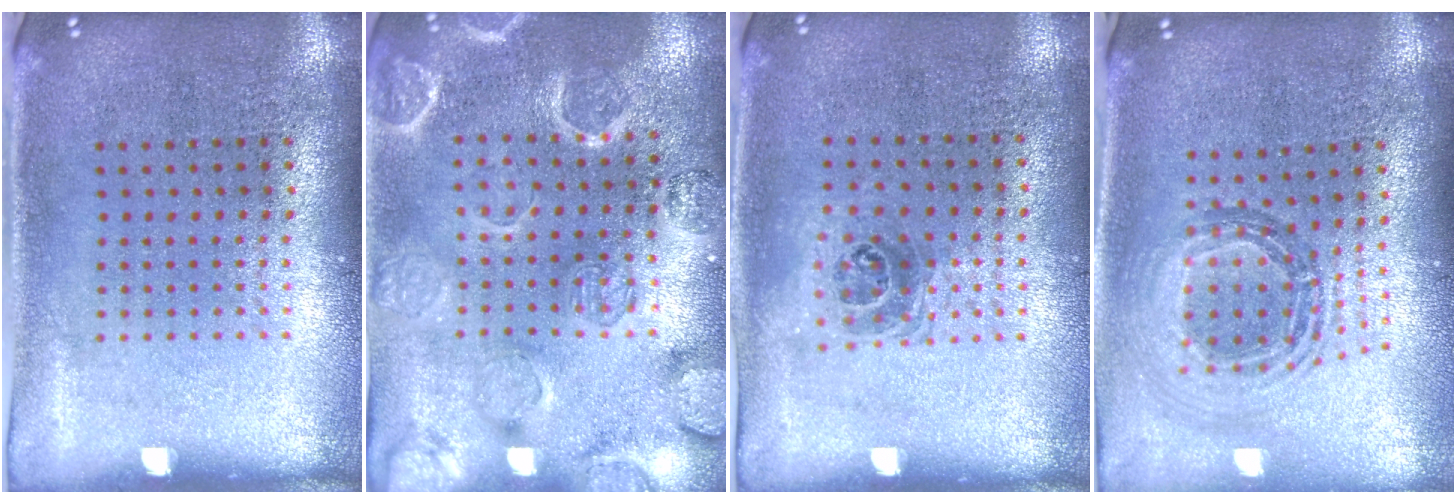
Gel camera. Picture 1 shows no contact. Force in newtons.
{"total": 2.7, "press": 2.7, "slide": 0.1}
{"total": 1.0, "press": 1.0, "slide": 0.4}
{"total": 0.9, "press": 0.9, "slide": 0.2}